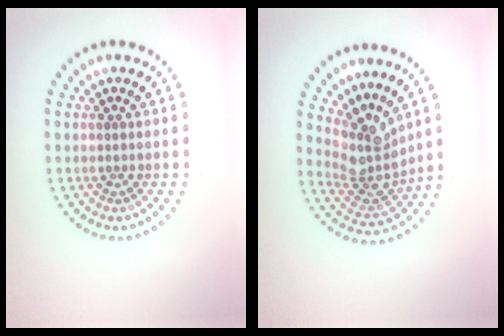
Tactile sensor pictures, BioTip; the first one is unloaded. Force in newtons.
{"total": 4.3, "press": 3.2, "slide": 2.9}